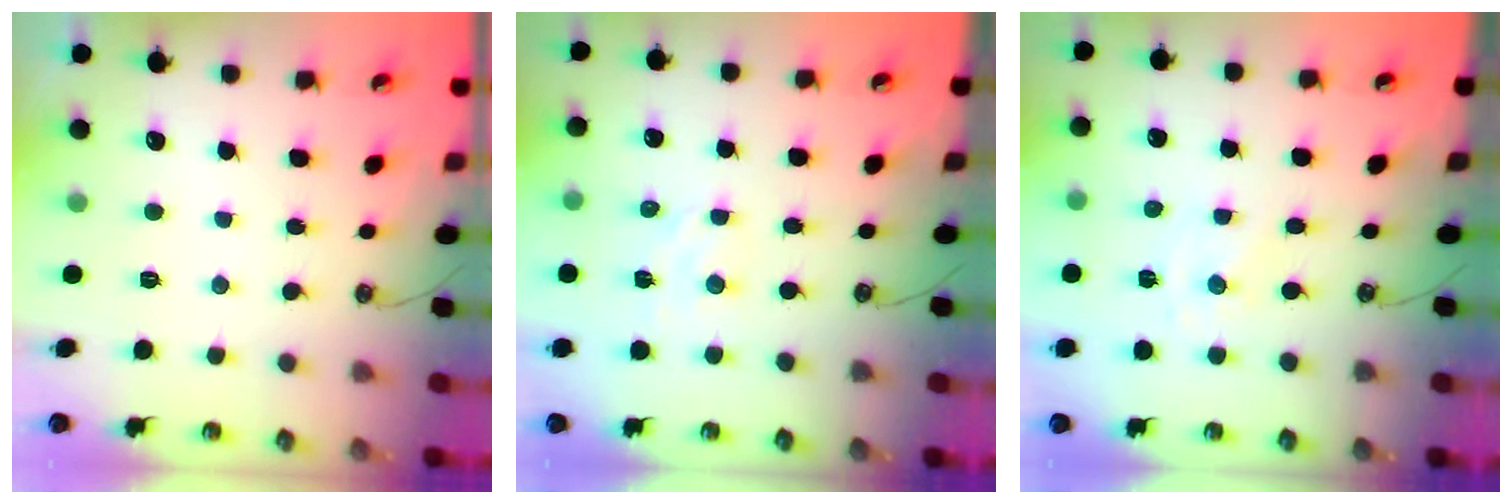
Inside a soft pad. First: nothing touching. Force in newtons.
{"total": 2.0, "press": 2.0, "slide": 0.3}
{"total": 0.0}